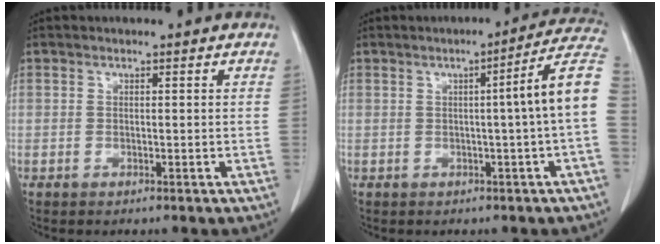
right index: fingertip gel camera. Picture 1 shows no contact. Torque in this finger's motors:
{"motor_torque": [0.85, -0.13, 0.37, 0.08]}